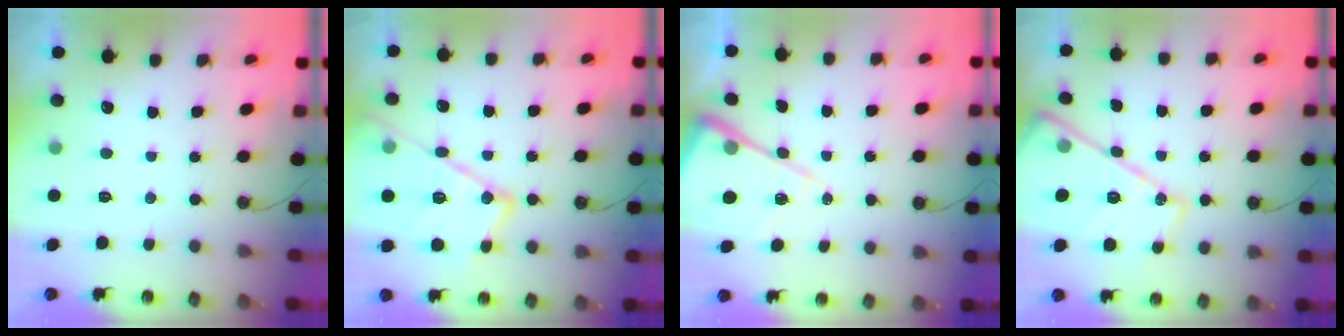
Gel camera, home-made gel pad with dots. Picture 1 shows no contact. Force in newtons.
{"total": 20.2, "press": 20.1, "slide": 1.8}
{"total": 12.3, "press": 12.2, "slide": 1.1}
{"total": 17.4, "press": 17.3, "slide": 1.7}